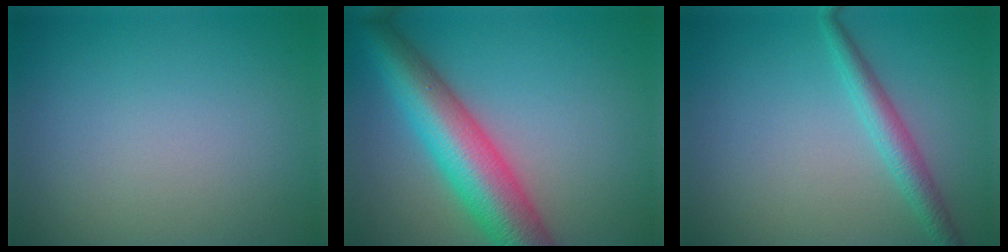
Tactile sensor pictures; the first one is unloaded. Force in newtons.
{"total": 9.2, "press": 9.2, "slide": 0.2}
{"total": 2.5, "press": 2.5, "slide": 0.1}